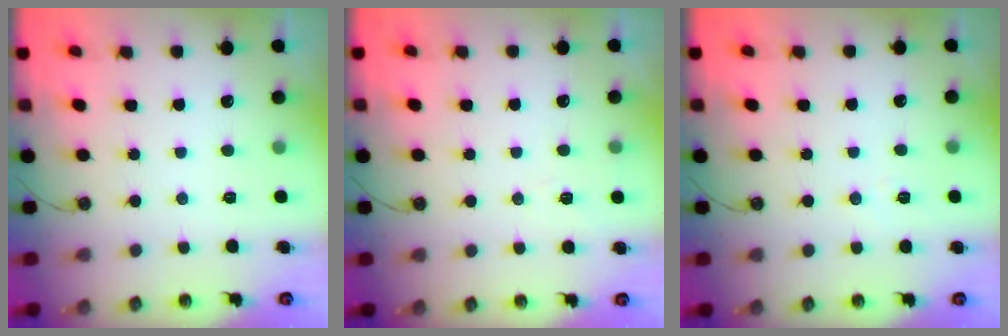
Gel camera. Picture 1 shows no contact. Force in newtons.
{"total": 5.6, "press": 3.5, "slide": 4.4}
{"total": 4.4, "press": 4.2, "slide": 1.2}